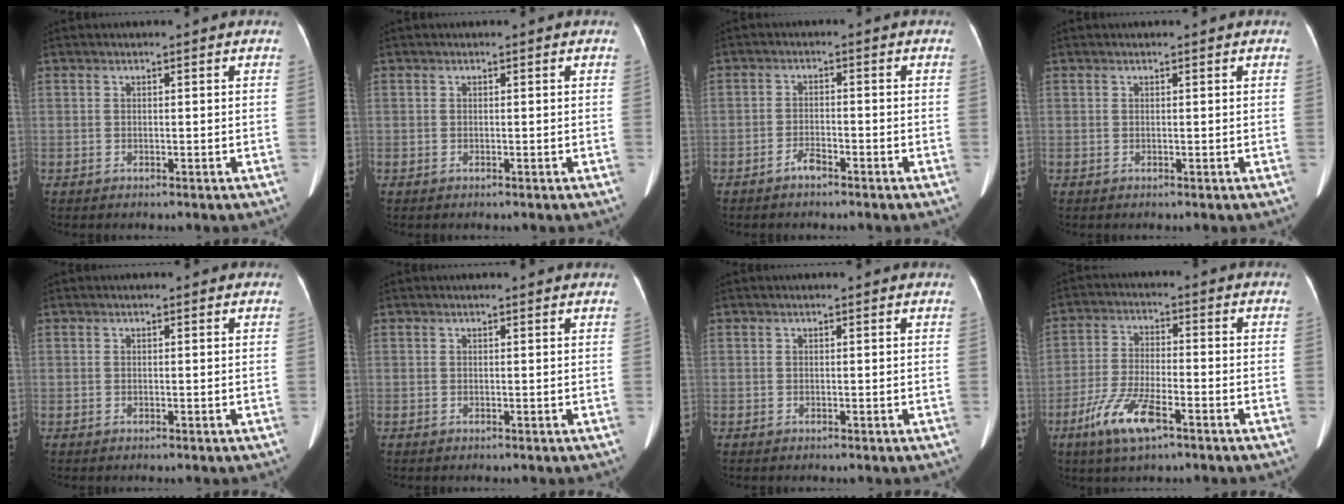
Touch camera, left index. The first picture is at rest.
{"total": 0.0}
{"total": 2.2, "force": [-1.8, 0.6, 1.1], "torque": [-0.023, 0.000, -0.032]}
{"total": 0.0}
{"total": 0.6, "force": [0.5, 0.3, 0.1], "torque": [-0.007, 0.000, 0.002]}
{"total": 2.3, "force": [2.2, 0.2, 0.6], "torque": [-0.013, 0.009, 0.019]}
{"total": 0.9, "force": [0.9, 0.1, 0.2], "torque": [-0.010, 0.004, 0.006]}
{"total": 8.7, "force": [-4.9, 2.0, 6.9], "torque": [-0.145, -0.011, -0.091]}